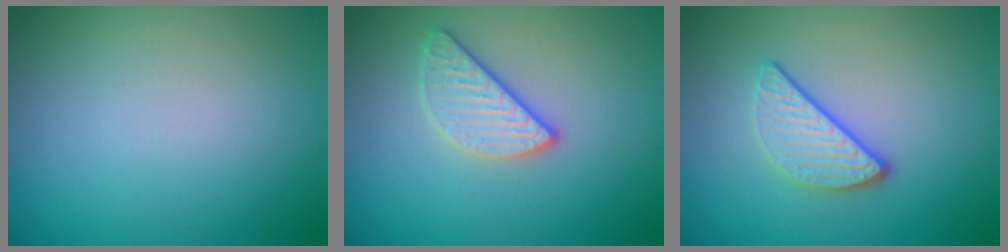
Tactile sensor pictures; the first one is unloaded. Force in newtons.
{"total": 2.5, "press": 2.4, "slide": 0.8}
{"total": 3.0, "press": 2.4, "slide": 1.9}